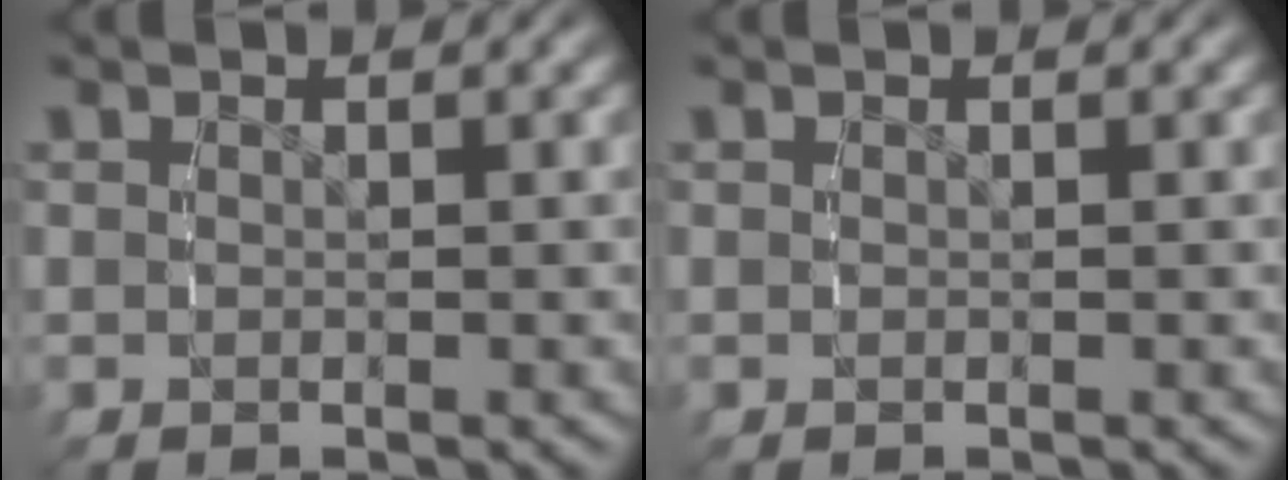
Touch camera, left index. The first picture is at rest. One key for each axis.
{"total": 0.0}